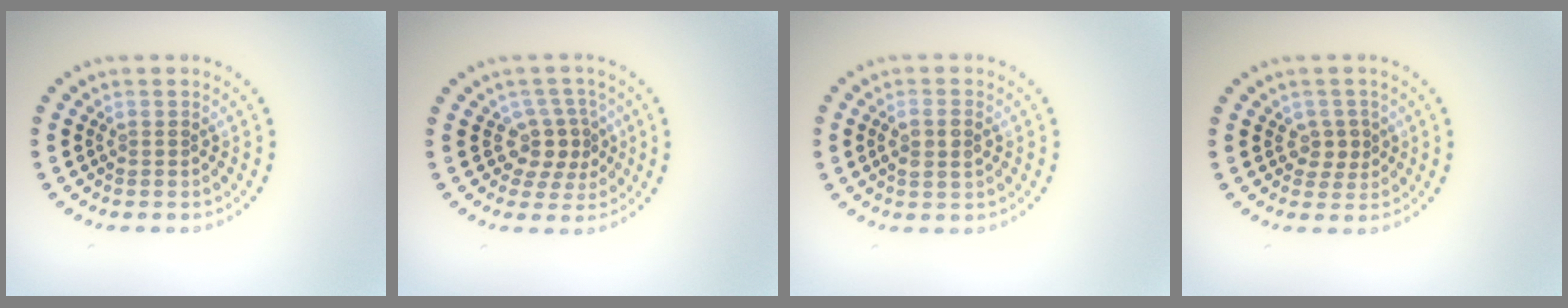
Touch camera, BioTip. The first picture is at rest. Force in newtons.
{"total": 2.8, "press": 2.2, "slide": 1.7}
{"total": 2.3, "press": 2.2, "slide": 0.8}
{"total": 1.7, "press": 1.5, "slide": 0.8}